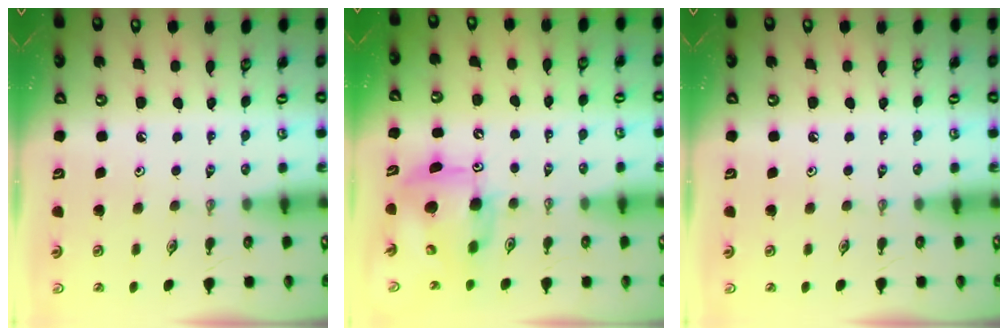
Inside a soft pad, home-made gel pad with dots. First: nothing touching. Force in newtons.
{"total": 7.8, "press": 7.7, "slide": 0.7}
{"total": 0.0}